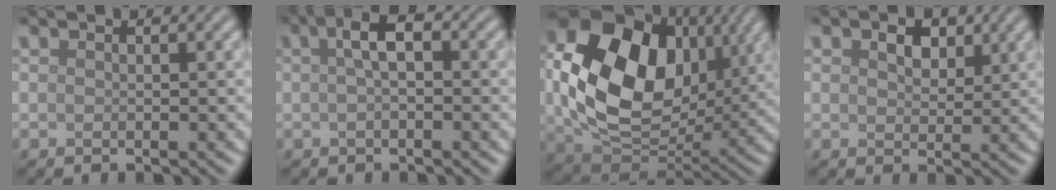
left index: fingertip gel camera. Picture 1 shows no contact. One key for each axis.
{"total": 2.9, "fx": 0.5, "fy": 1.0, "fz": 2.7, "tx": -0.047, "ty": 0.011, "tz": 0.002}
{"total": 14.8, "fx": 2.6, "fy": 10.7, "fz": 9.8, "tx": -0.198, "ty": 0.001, "tz": 0.049}
{"total": 2.2, "fx": 1.1, "fy": 1.4, "fz": 1.2, "tx": -0.022, "ty": 0.001, "tz": 0.015}